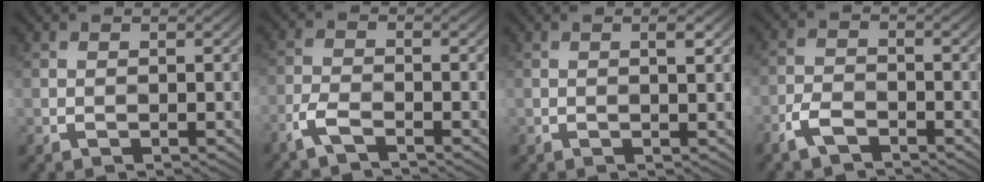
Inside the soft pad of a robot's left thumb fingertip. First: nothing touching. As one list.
[{"total": 3.7, "force": [-2.4, 1.2, 2.5], "torque": [-0.056, -0.005, -0.055]}, {"total": 1.6, "force": [1.2, 0.0, 1.1], "torque": [-0.001, 0.007, 0.013]}, {"total": 4.0, "force": [-2.5, 1.8, 2.5], "torque": [-0.051, -0.005, -0.059]}]